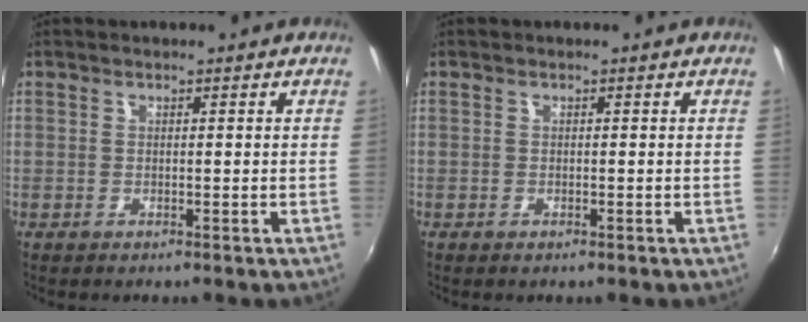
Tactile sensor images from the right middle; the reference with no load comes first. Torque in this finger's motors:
{"motor_torque": [-0.25, -0.01, 0.01, 0.00]}